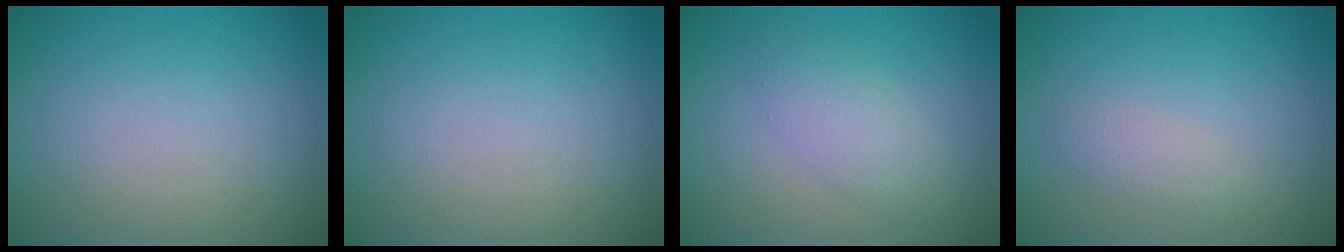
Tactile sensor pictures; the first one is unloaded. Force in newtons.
{"total": 0.0}
{"total": 3.0, "press": 3.0, "slide": 0.1}
{"total": 1.4, "press": 1.4, "slide": 0.1}